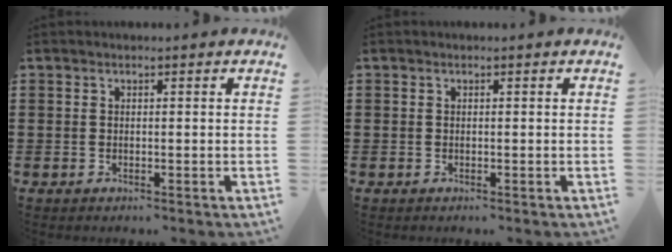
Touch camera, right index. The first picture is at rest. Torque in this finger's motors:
{"motor_torque": [0.02, 0.49, -0.94, -0.21]}